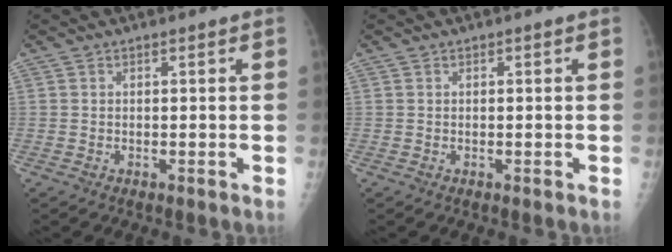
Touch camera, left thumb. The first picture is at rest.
{"total": 0.0}